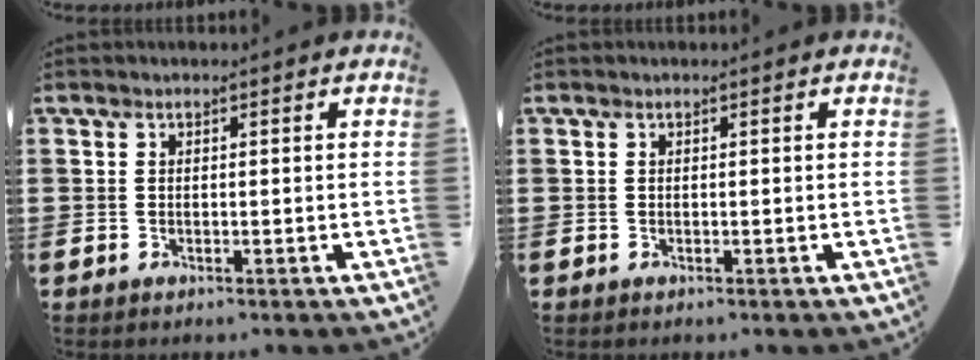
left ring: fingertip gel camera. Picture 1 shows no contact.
{"total": 0.0}